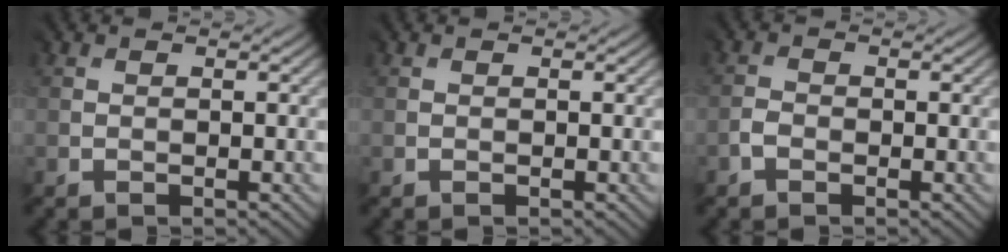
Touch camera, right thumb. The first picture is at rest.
{"total": 0.0}
{"total": 1.2, "force": [-1.1, 0.5, -0.2], "torque": [0.004, -0.002, -0.025]}